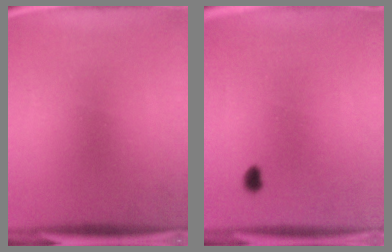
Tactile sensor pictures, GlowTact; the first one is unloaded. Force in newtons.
{"total": 1.3}